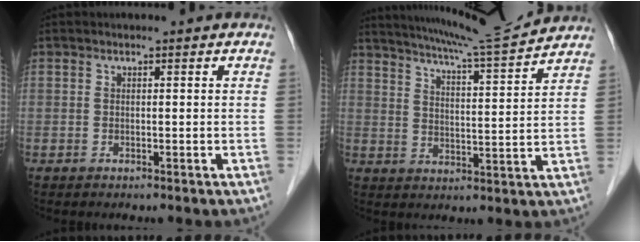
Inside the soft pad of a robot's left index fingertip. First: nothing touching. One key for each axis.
{"total": 12.8, "fx": 12.1, "fy": -1.6, "fz": 4.0, "tx": -0.076, "ty": -0.015, "tz": 0.179}